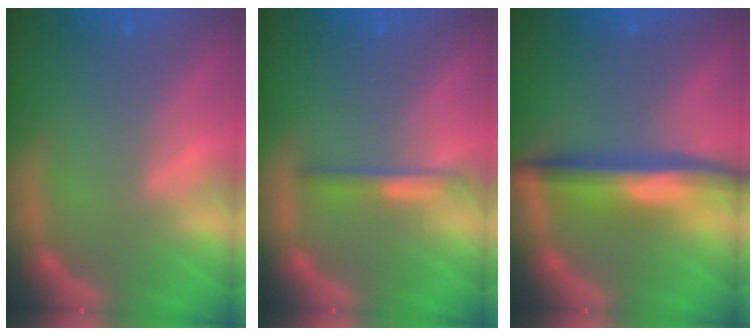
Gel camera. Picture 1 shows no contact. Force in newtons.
{"total": 1.9}
{"total": 6.0}